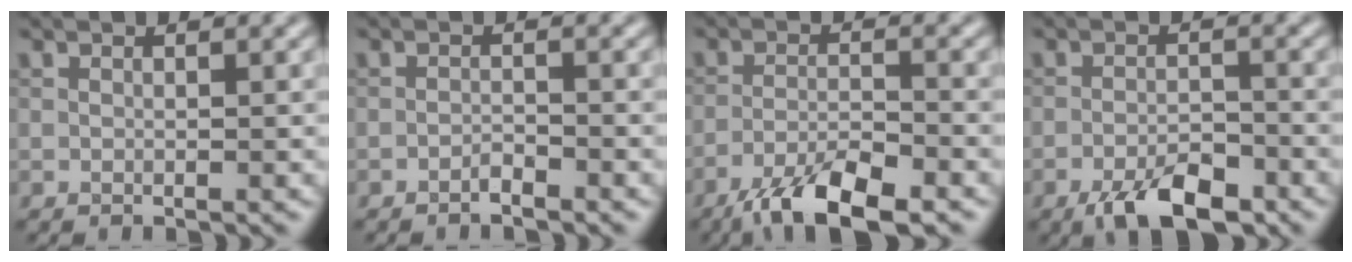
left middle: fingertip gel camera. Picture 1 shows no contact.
{"total": 1.0, "force": [-0.9, 0.2, 0.5], "torque": [-0.008, 0.003, -0.018]}
{"total": 6.6, "force": [-4.8, 1.7, 4.3], "torque": [-0.076, -0.004, -0.086]}
{"total": 5.0, "force": [-3.3, 1.8, 3.2], "torque": [-0.054, -0.004, -0.057]}